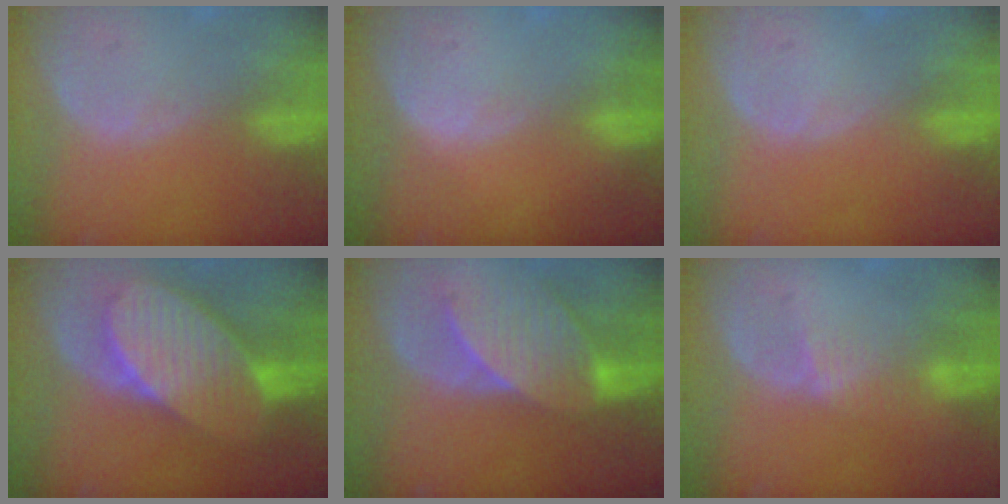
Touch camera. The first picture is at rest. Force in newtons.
{"total": 0.5, "press": 0.3, "slide": 0.4}
{"total": 0.0}
{"total": 10.6, "press": 10.6, "slide": 0.7}
{"total": 8.1, "press": 8.0, "slide": 0.9}
{"total": 2.4, "press": 2.4, "slide": 0.2}